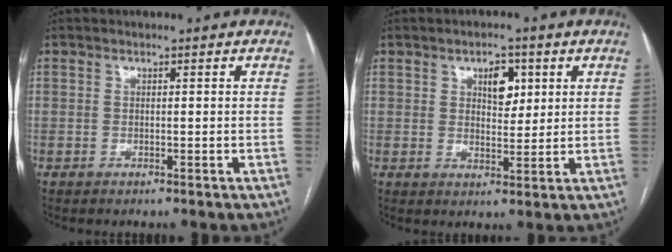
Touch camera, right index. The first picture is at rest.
{"total": 4.7, "force": [1.9, 2.5, 3.5], "torque": [-0.052, 0.006, 0.032]}